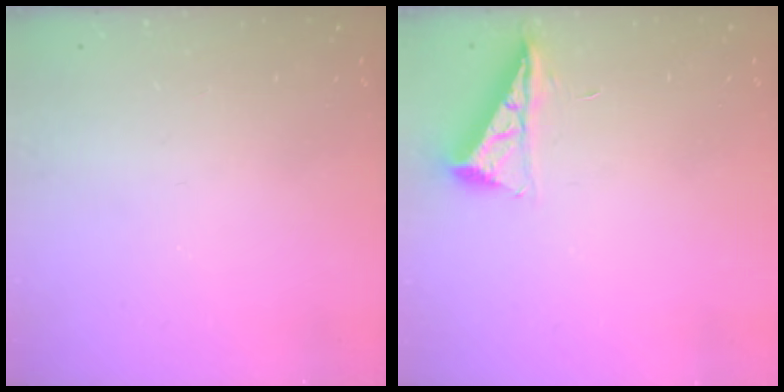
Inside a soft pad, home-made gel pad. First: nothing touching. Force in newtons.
{"total": 6.5, "press": 6.4, "slide": 0.9}